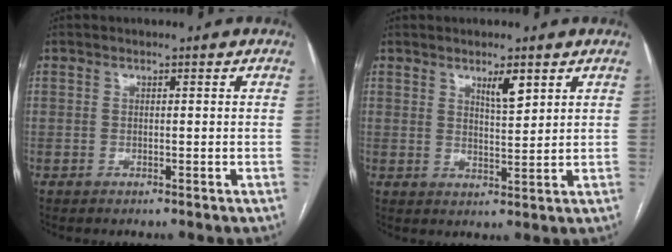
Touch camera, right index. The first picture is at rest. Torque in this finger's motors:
{"motor_torque": [0.21, 0.12, 0.05, 0.04]}